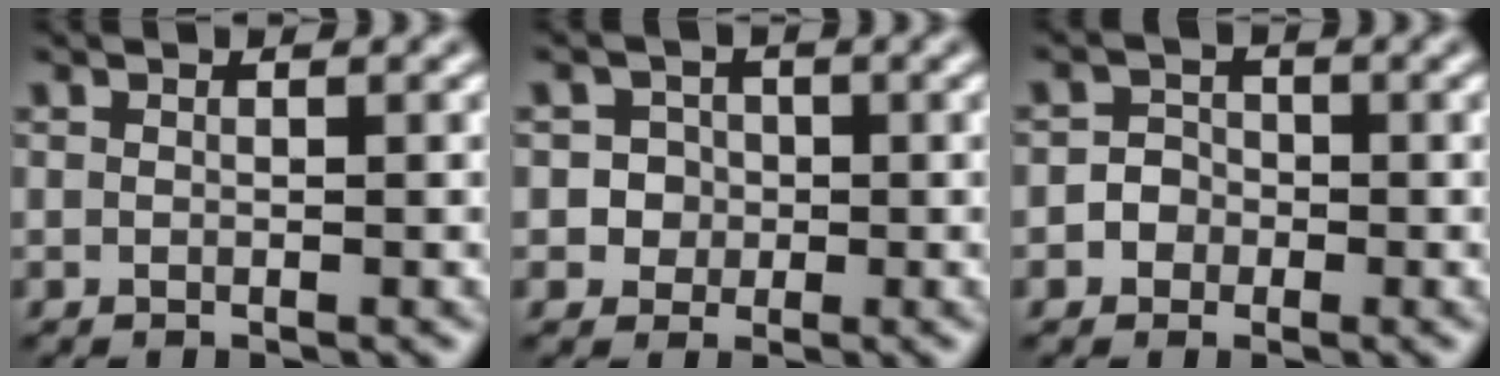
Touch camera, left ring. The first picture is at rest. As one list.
[{"total": 2.7, "force": [0.0, 2.6, 0.7], "torque": [0.012, 0.009, -0.006]}, {"total": 2.1, "force": [-0.6, 1.9, 0.4], "torque": [0.019, 0.005, -0.021]}]